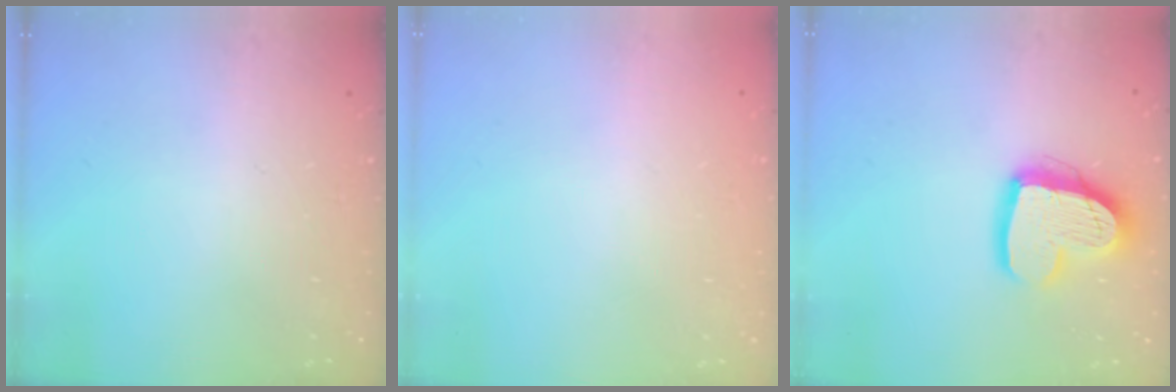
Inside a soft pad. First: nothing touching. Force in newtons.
{"total": 0.0}
{"total": 14.9, "press": 14.8, "slide": 1.4}